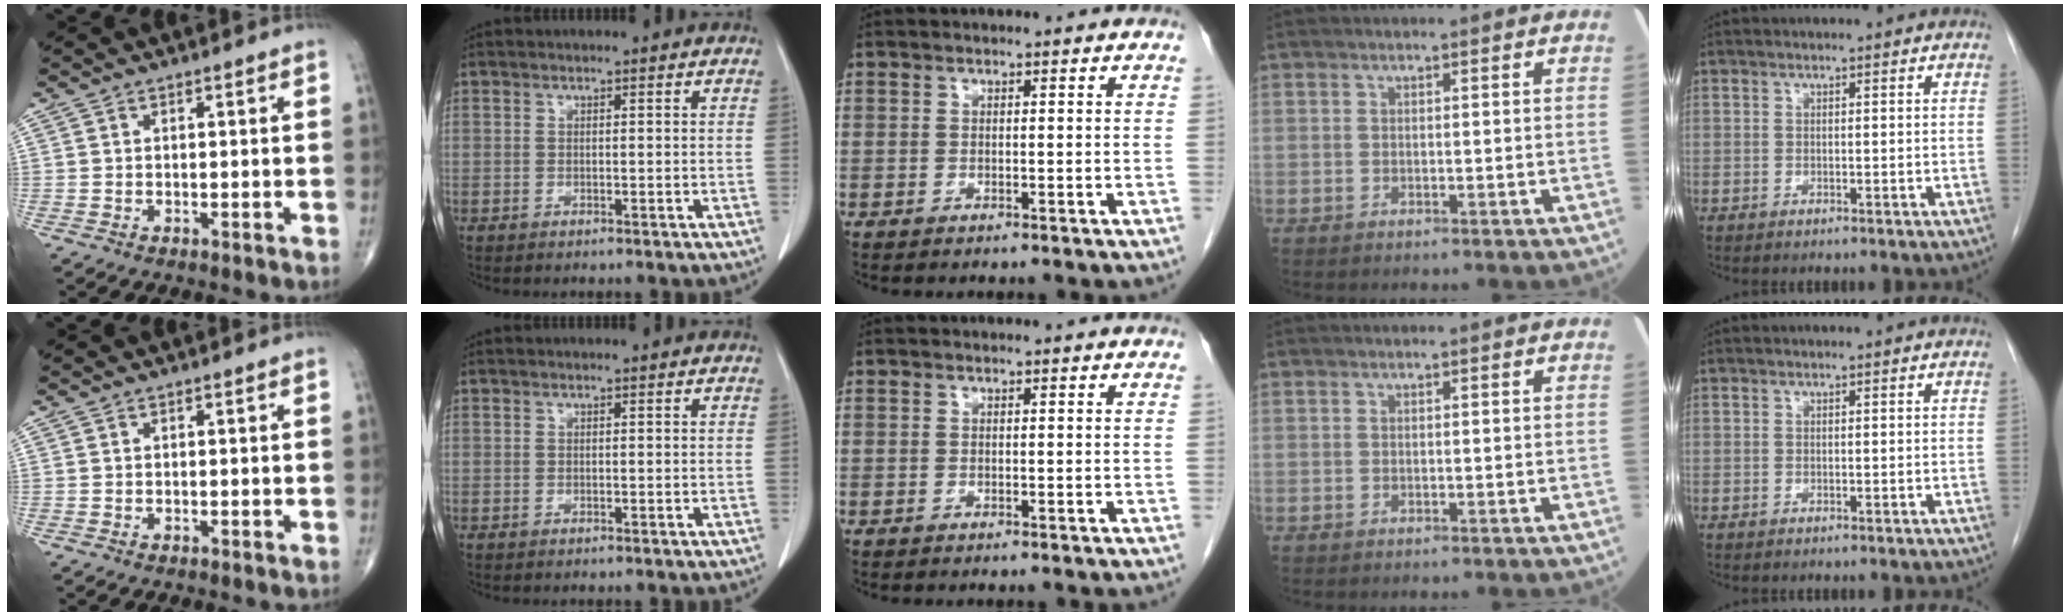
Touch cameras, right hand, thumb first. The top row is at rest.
{}